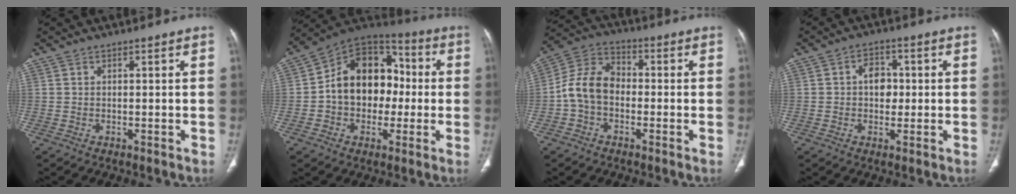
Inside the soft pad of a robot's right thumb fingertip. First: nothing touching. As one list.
[{"total": 16.8, "force": [-0.4, 12.7, 11.0], "torque": [-0.128, 0.043, -0.017]}, {"total": 9.7, "force": [-1.8, 7.0, 6.5], "torque": [-0.112, 0.036, -0.047]}, {"total": 5.2, "force": [0.2, 3.9, 3.5], "torque": [-0.031, 0.008, -0.001]}]